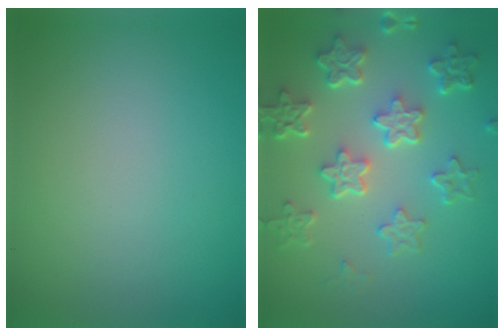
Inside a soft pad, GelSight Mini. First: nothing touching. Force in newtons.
{"total": 5.9, "press": 4.4, "slide": 3.9}